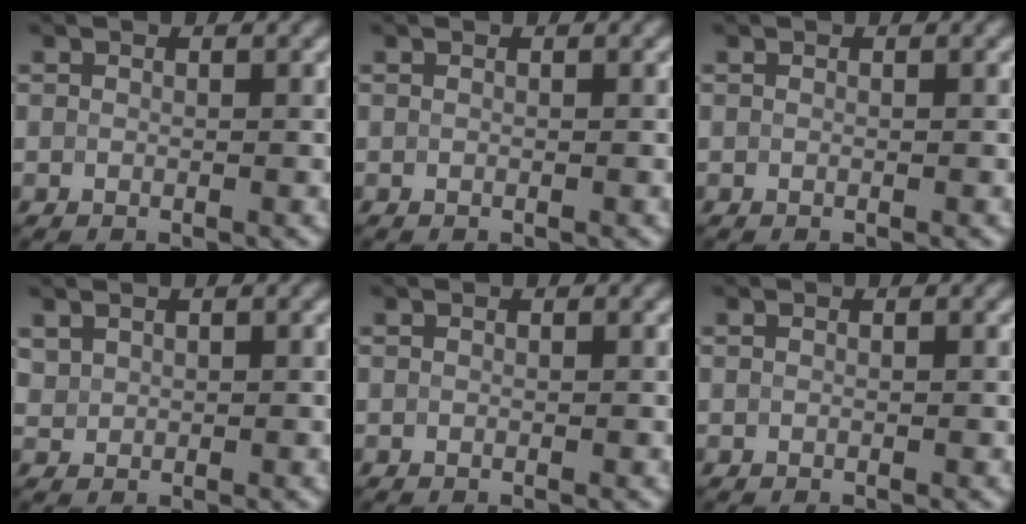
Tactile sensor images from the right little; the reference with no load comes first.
{"total": 0.0}
{"total": 0.0}
{"total": 0.8, "force": [0.6, 0.4, 0.1], "torque": [-0.004, -0.001, 0.017]}
{"total": 0.0}
{"total": 0.0}